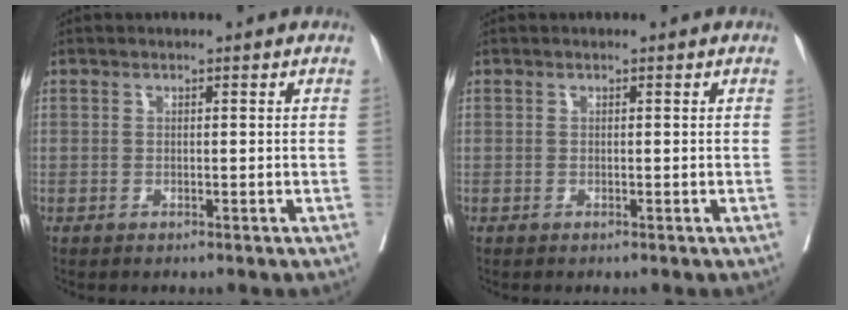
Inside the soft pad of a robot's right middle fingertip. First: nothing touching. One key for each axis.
{"total": 0.0}